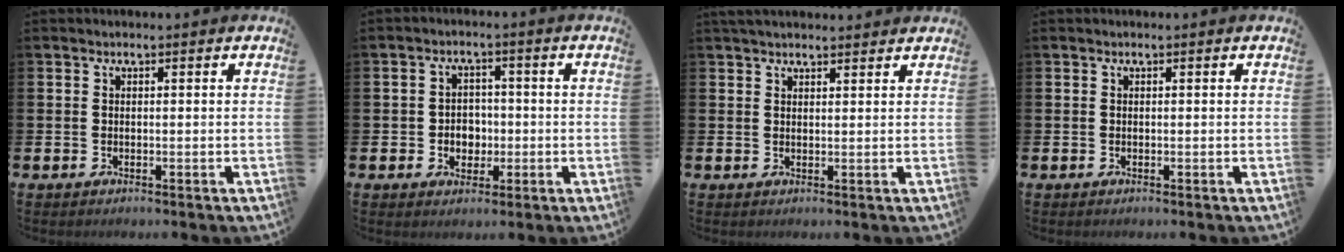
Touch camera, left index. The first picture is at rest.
{"total": 3.2, "force": [-0.4, 2.9, 1.3], "torque": [-0.022, 0.001, -0.017]}
{"total": 2.3, "force": [2.2, 0.5, 0.4], "torque": [0.000, -0.007, 0.038]}
{"total": 0.0}